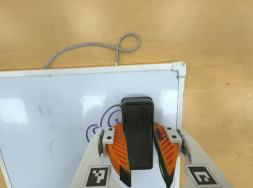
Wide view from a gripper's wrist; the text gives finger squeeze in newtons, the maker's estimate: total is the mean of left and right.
{"total": 13.2, "left": 13.3, "right": 13.0}